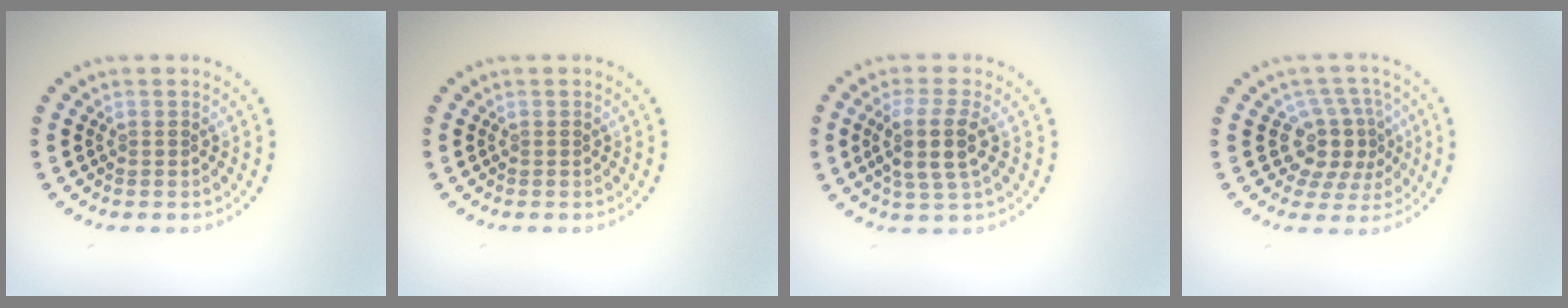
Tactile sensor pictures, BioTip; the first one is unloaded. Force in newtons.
{"total": 0.0}
{"total": 3.8, "press": 3.2, "slide": 2.0}
{"total": 4.0, "press": 3.3, "slide": 2.3}